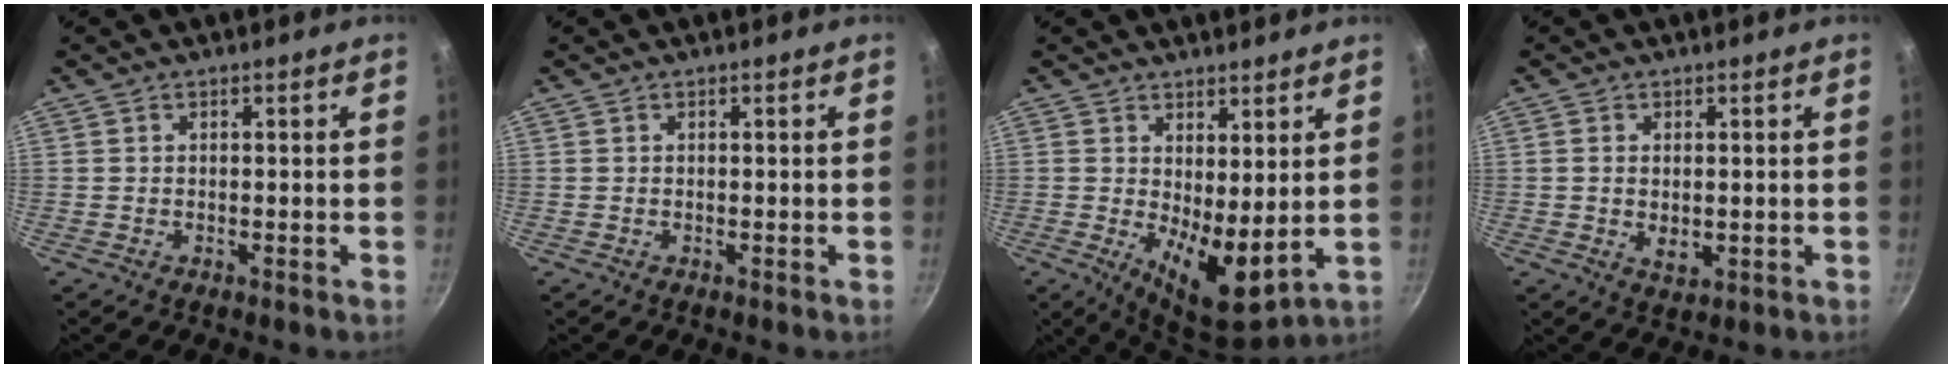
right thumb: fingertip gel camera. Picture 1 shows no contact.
{"total": 0.0}
{"total": 9.4, "force": [1.8, 3.8, 8.4], "torque": [-0.118, -0.040, 0.036]}
{"total": 3.4, "force": [-0.1, 2.1, 2.7], "torque": [-0.045, -0.009, 0.003]}